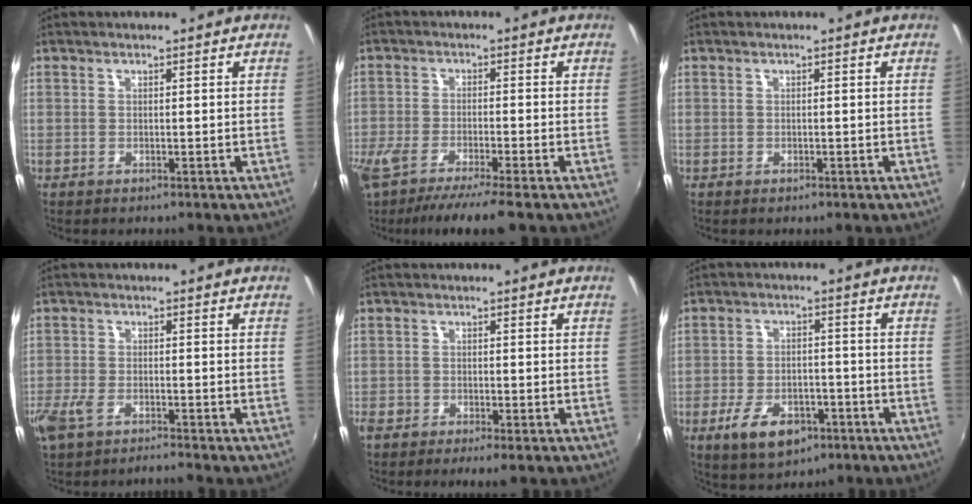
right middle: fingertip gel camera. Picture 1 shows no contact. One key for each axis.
{"total": 10.6, "fx": -8.3, "fy": 0.8, "fz": 6.6, "tx": -0.142, "ty": -0.046, "tz": -0.142}
{"total": 0.7, "fx": -0.5, "fy": 0.5, "fz": 0.3, "tx": -0.005, "ty": -0.003, "tz": -0.007}
{"total": 5.7, "fx": -4.3, "fy": 1.6, "fz": 3.3, "tx": -0.088, "ty": -0.019, "tz": -0.087}
{"total": 3.0, "fx": -2.3, "fy": 0.8, "fz": 1.7, "tx": -0.048, "ty": -0.010, "tz": -0.047}
{"total": 10.1, "fx": -5.5, "fy": 5.6, "fz": 6.3, "tx": -0.143, "ty": -0.006, "tz": -0.084}